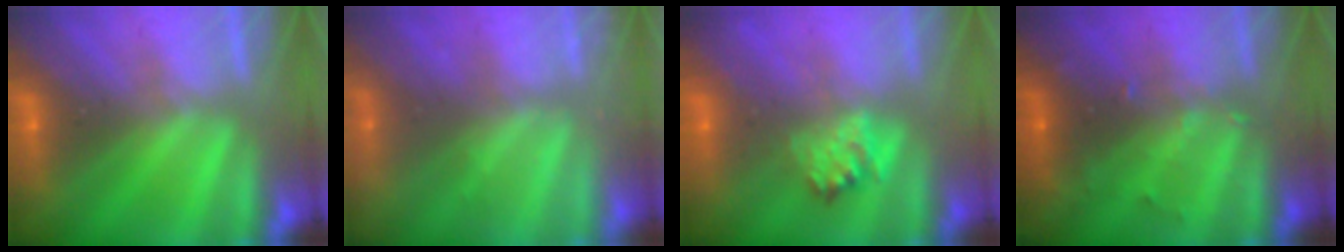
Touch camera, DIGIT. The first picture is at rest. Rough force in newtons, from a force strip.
{"total": 2.3}
{"total": 2.4}
{"total": 3.1}